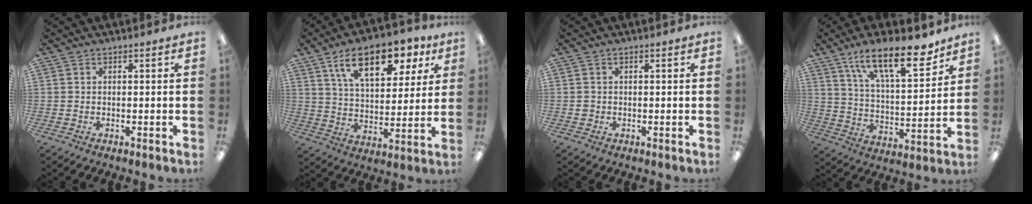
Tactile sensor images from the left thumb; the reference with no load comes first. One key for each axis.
{"total": 16.6, "fx": 9.8, "fy": 8.1, "fz": 10.7, "tx": -0.165, "ty": -0.030, "tz": 0.167}
{"total": 0.9, "fx": -0.1, "fy": 0.9, "fz": 0.0, "tx": -0.001, "ty": 0.006, "tz": -0.004}
{"total": 18.6, "fx": 13.1, "fy": 6.3, "fz": 11.7, "tx": -0.181, "ty": -0.071, "tz": 0.215}